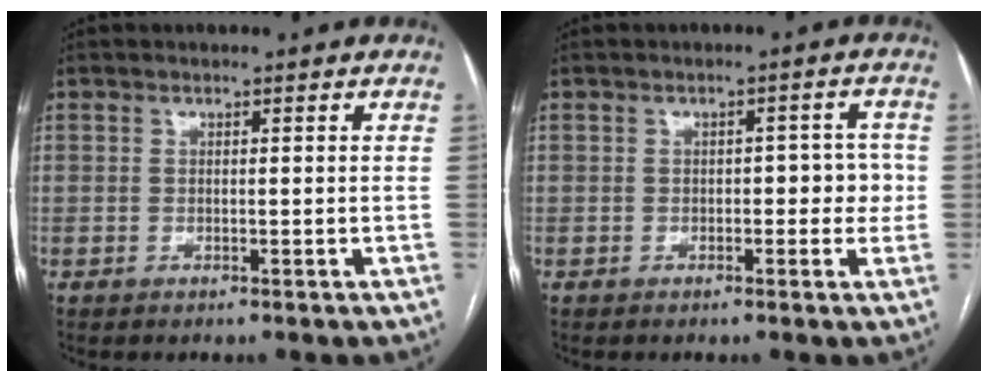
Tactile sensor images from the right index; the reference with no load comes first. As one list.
[{"total": 4.0, "force": [-0.4, 2.2, 3.3], "torque": [-0.030, 0.021, -0.005]}]